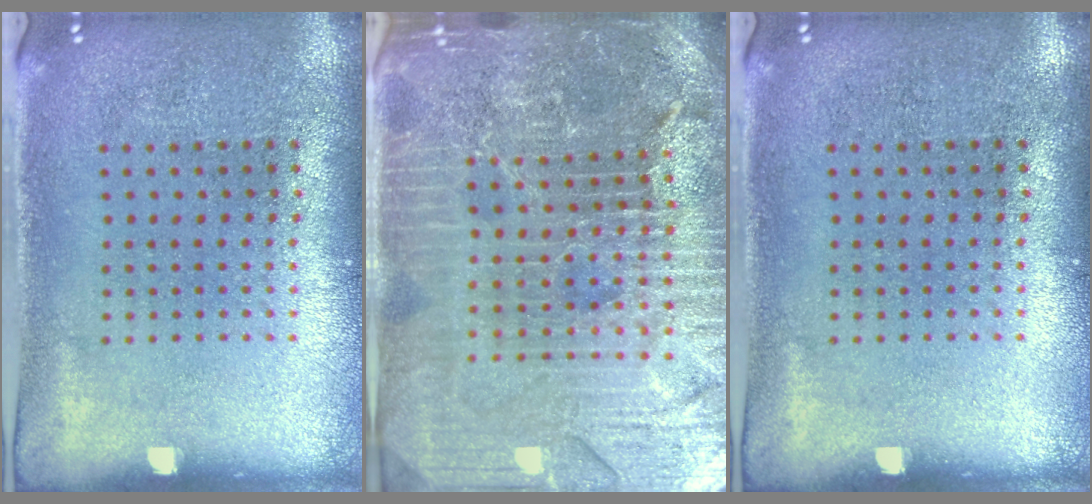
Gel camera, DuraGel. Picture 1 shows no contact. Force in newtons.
{"total": 5.4, "press": 4.9, "slide": 2.3}
{"total": 0.0}